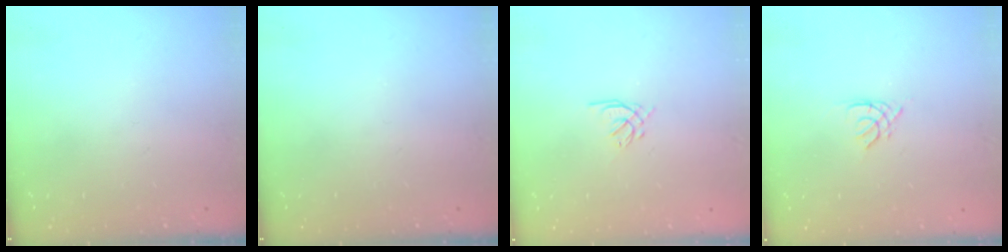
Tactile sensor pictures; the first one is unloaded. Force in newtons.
{"total": 0.0}
{"total": 1.4, "press": 1.3, "slide": 0.5}
{"total": 1.3, "press": 1.3, "slide": 0.3}